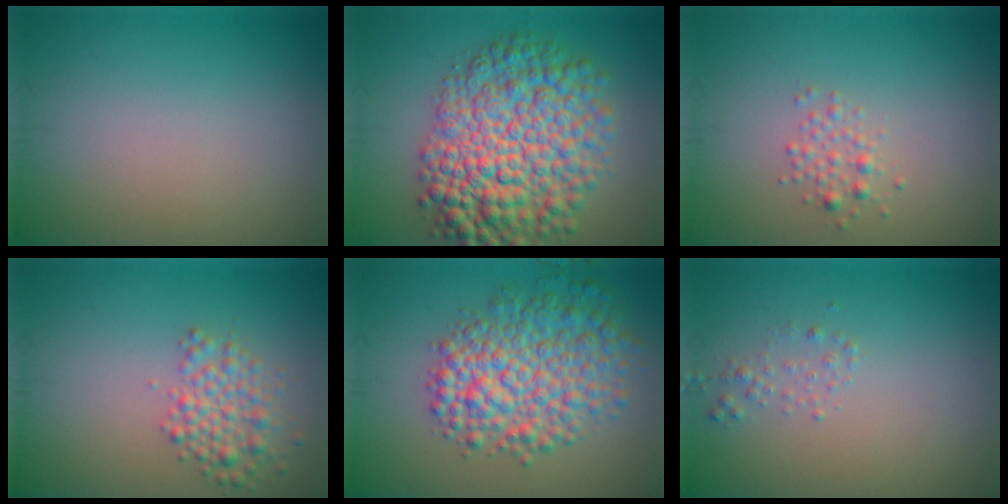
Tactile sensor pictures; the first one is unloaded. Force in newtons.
{"total": 10.5, "press": 10.5, "slide": 0.2}
{"total": 1.4, "press": 1.4, "slide": 0.1}
{"total": 2.9, "press": 2.9, "slide": 0.1}
{"total": 7.6, "press": 7.6, "slide": 0.2}
{"total": 1.0, "press": 1.0, "slide": 0.1}